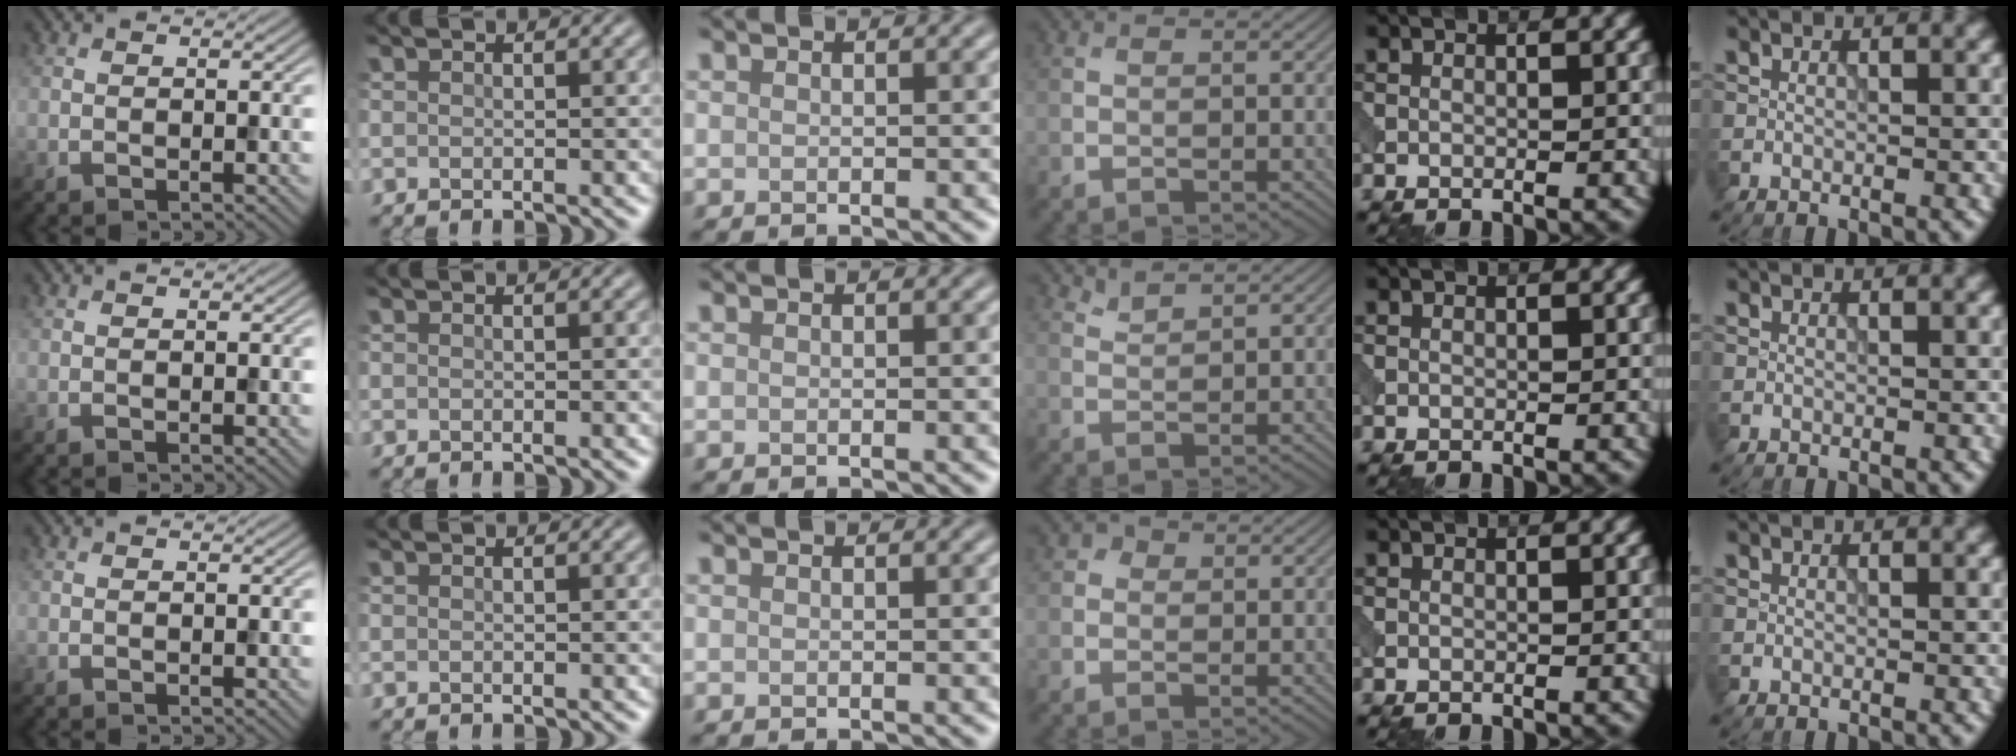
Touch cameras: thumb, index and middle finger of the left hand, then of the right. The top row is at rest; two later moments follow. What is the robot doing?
{"motion": "open", "object": "sandwich press"}